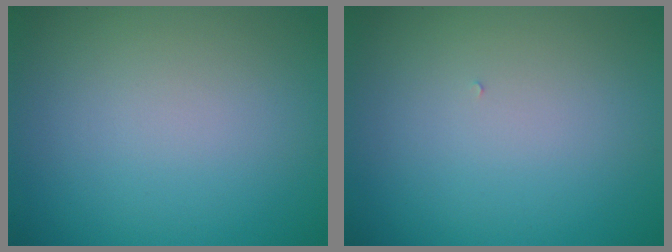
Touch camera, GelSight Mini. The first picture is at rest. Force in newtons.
{"total": 0.0}